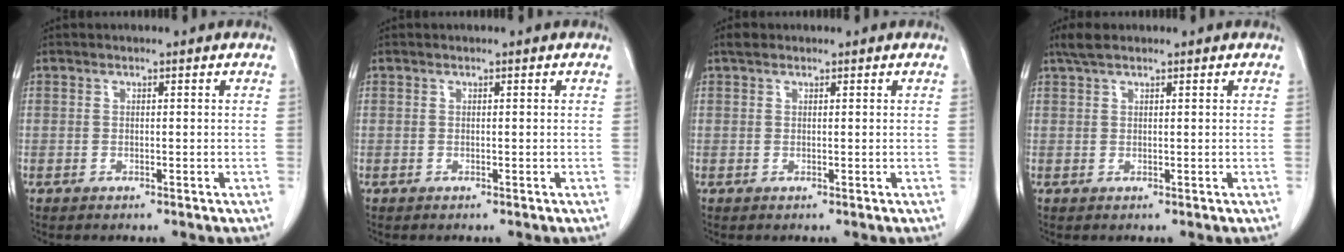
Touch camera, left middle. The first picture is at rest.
{"total": 0.0}
{"total": 1.1, "force": [0.8, 0.6, 0.4], "torque": [-0.011, 0.013, 0.013]}
{"total": 2.5, "force": [1.9, 0.7, 1.5], "torque": [-0.035, 0.016, 0.039]}